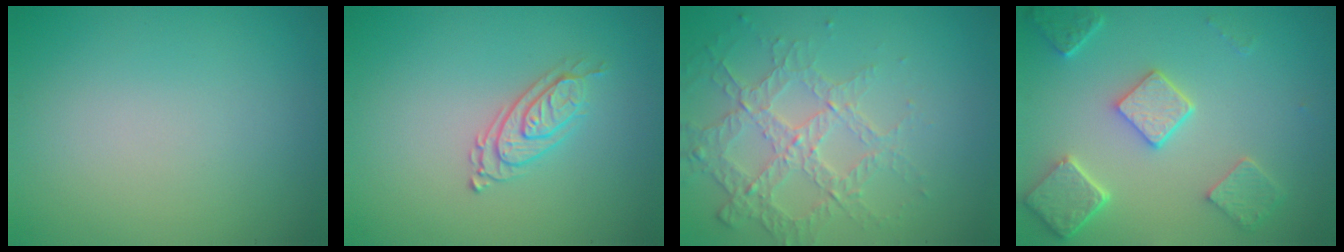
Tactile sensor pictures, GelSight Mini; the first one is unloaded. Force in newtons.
{"total": 2.4, "press": 2.0, "slide": 1.4}
{"total": 4.0, "press": 3.1, "slide": 2.5}
{"total": 4.9, "press": 3.8, "slide": 3.1}